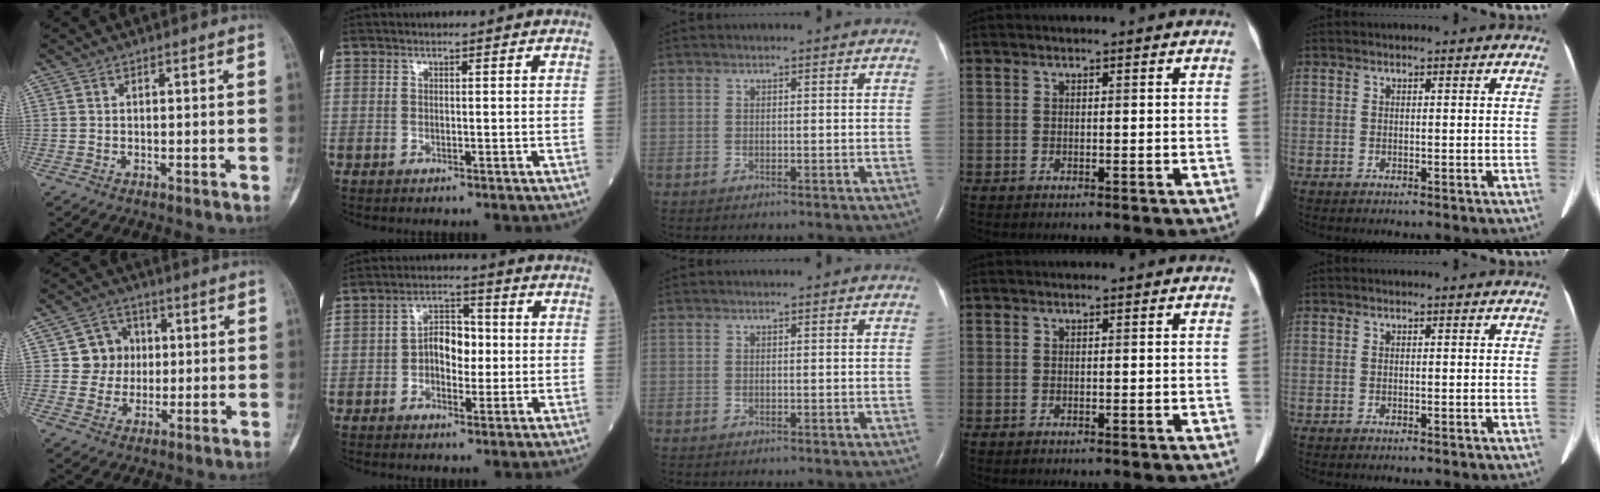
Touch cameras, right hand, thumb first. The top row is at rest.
{"thumb": {"total": 7.5, "force": [0.9, 7.1, 1.9], "torque": [0.015, 0.010, 0.011]}, "index": {"total": 6.0, "force": [-0.4, 3.5, 4.9], "torque": [-0.081, 0.018, -0.010]}}